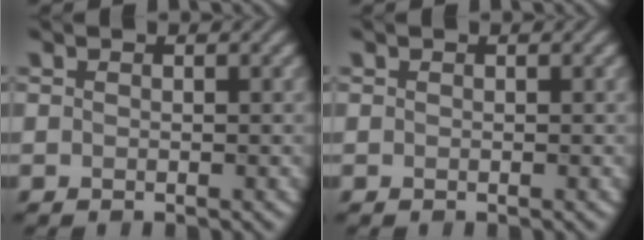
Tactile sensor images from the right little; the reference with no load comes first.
{"total": 0.0}